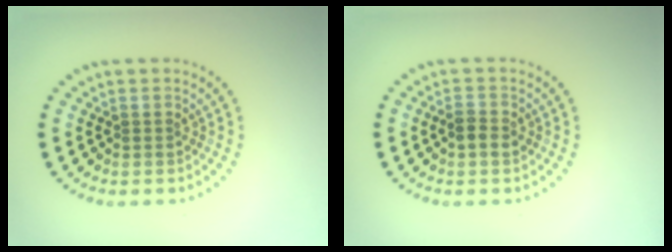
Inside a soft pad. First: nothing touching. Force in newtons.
{"total": 1.6, "press": 1.5, "slide": 0.3}